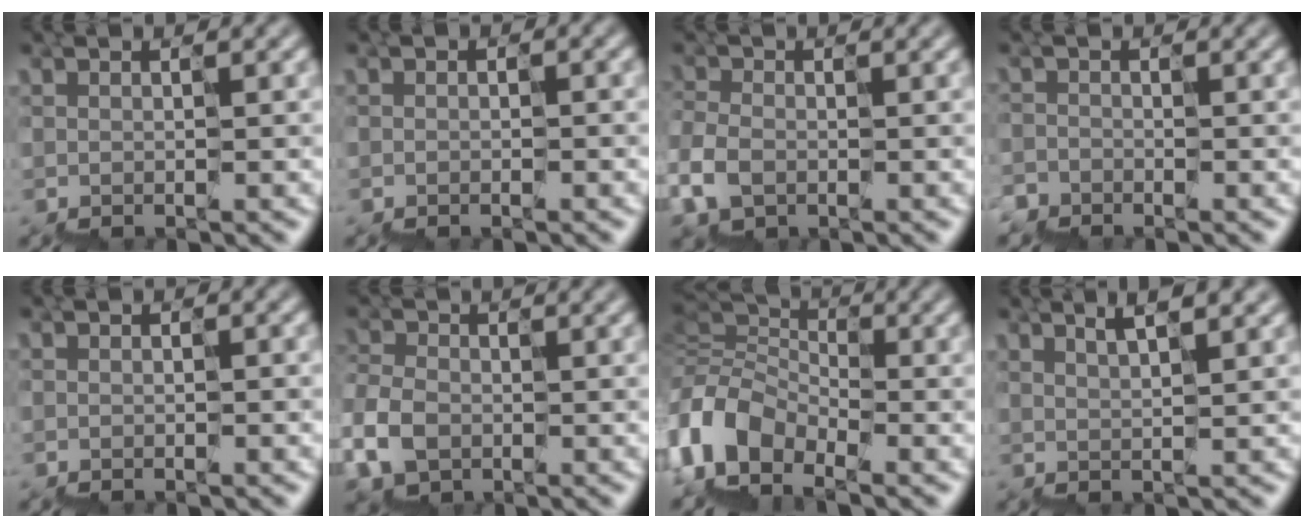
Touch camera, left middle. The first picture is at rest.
{"total": 0.8, "force": [-0.7, -0.1, -0.3], "torque": [-0.001, -0.003, -0.013]}
{"total": 2.0, "force": [-1.9, 0.7, 0.1], "torque": [-0.017, -0.005, -0.035]}
{"total": 2.1, "force": [-1.3, -0.2, -1.6], "torque": [0.028, -0.013, -0.032]}
{"total": 0.5, "force": [-0.5, 0.0, -0.1], "torque": [-0.002, -0.002, -0.009]}
{"total": 2.8, "force": [-2.4, 1.5, 0.5], "torque": [-0.030, -0.006, -0.048]}
{"total": 5.4, "force": [-4.9, 2.3, 0.2], "torque": [-0.020, -0.003, -0.113]}
{"total": 2.1, "force": [1.8, 0.2, 1.2], "torque": [-0.026, 0.008, 0.027]}